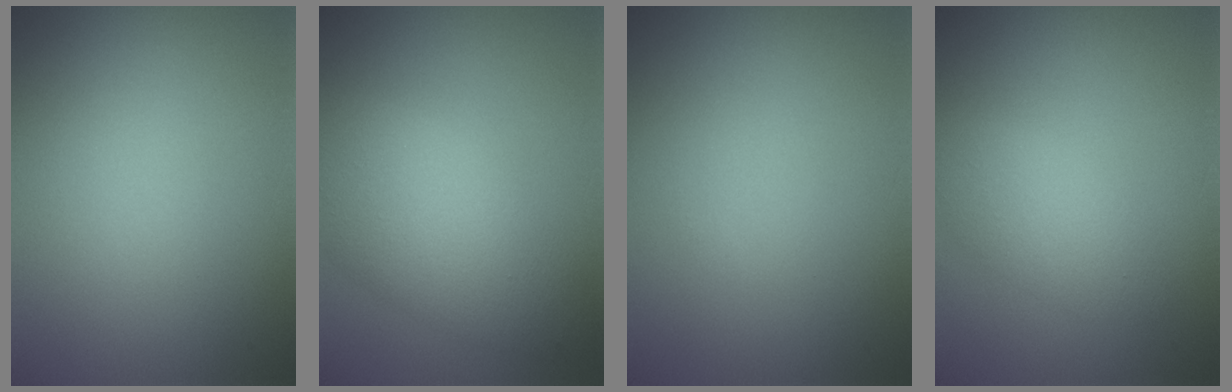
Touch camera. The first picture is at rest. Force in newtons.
{"total": 6.4, "press": 6.3, "slide": 0.5}
{"total": 0.0}
{"total": 2.4, "press": 2.4, "slide": 0.2}